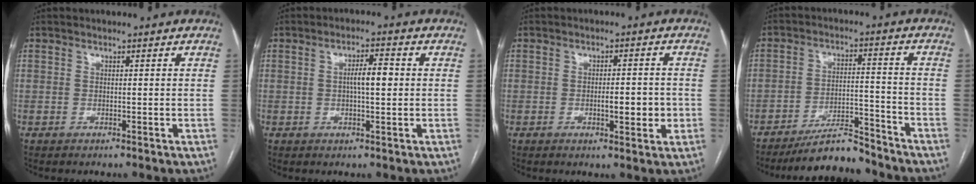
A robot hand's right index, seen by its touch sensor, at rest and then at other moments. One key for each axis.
{"total": 4.2, "fx": 0.2, "fy": 0.9, "fz": 4.1, "tx": -0.072, "ty": 0.007, "tz": 0.003}
{"total": 4.8, "fx": -1.0, "fy": 1.3, "fz": 4.5, "tx": -0.067, "ty": 0.000, "tz": -0.010}
{"total": 8.9, "fx": -8.3, "fy": 1.5, "fz": 2.9, "tx": -0.044, "ty": 0.008, "tz": -0.140}